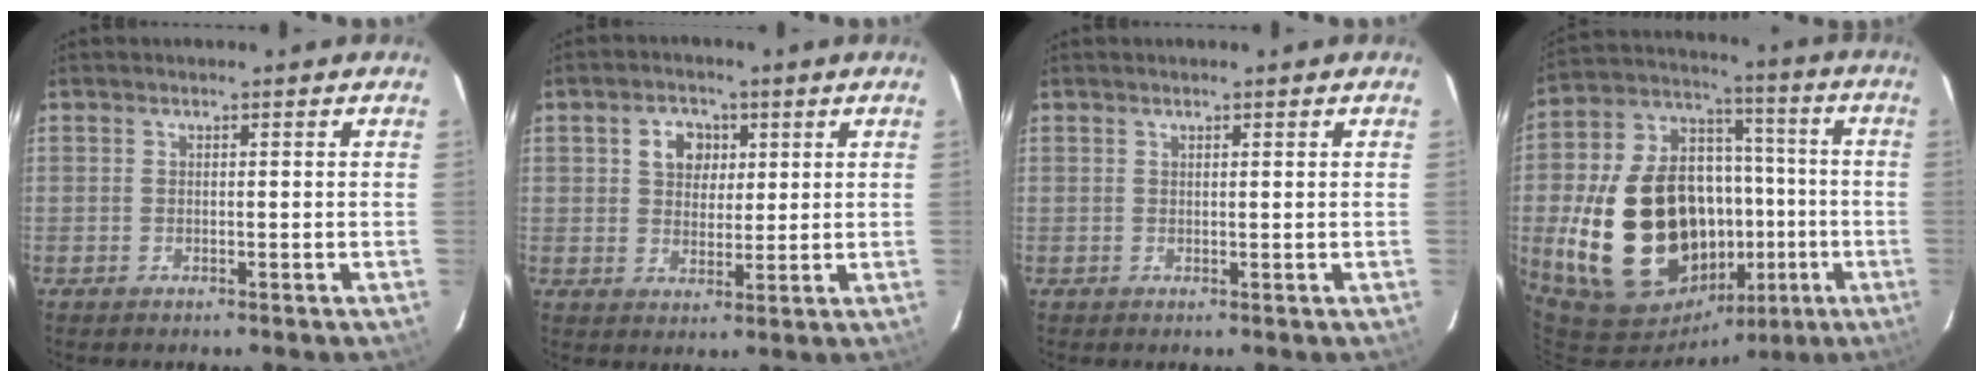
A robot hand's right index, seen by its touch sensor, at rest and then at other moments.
{"total": 5.8, "force": [2.0, 4.7, 2.8], "torque": [-0.045, 0.016, 0.038]}
{"total": 0.7, "force": [0.6, 0.1, 0.3], "torque": [-0.007, 0.001, 0.011]}
{"total": 28.9, "force": [-6.8, 19.1, 20.6], "torque": [-0.394, 0.031, -0.080]}